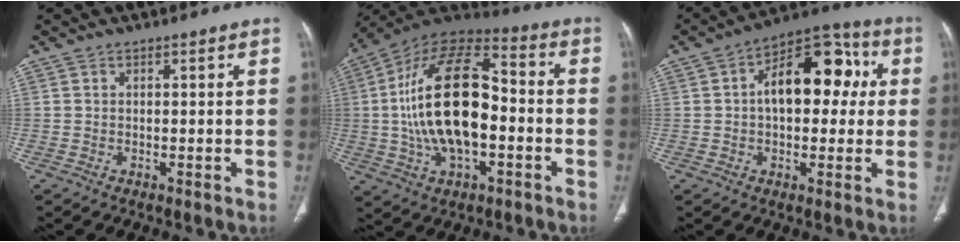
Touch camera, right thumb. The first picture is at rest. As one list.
[{"total": 22.4, "force": [-1.9, 11.5, 19.1], "torque": [-0.345, 0.036, -0.033]}, {"total": 15.7, "force": [2.2, 9.2, 12.5], "torque": [-0.142, 0.039, 0.024]}]